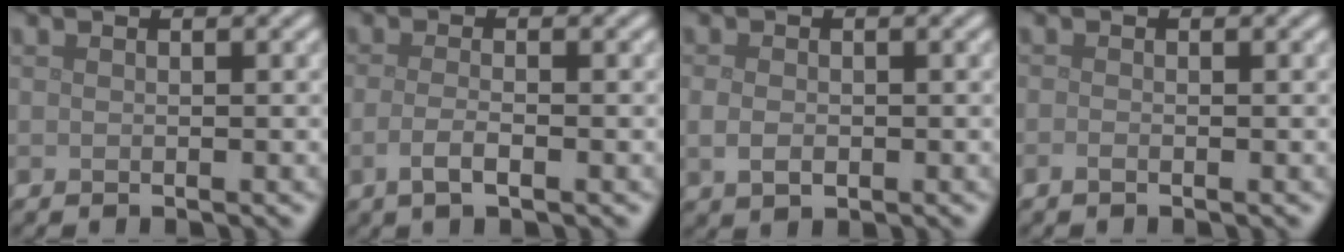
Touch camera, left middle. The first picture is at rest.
{"total": 2.2, "force": [-0.7, 0.8, 1.9], "torque": [-0.034, 0.000, -0.019]}
{"total": 1.8, "force": [-0.2, 1.3, 1.3], "torque": [-0.029, -0.004, -0.002]}
{"total": 0.6, "force": [-0.4, 0.1, 0.4], "torque": [-0.008, -0.003, -0.008]}